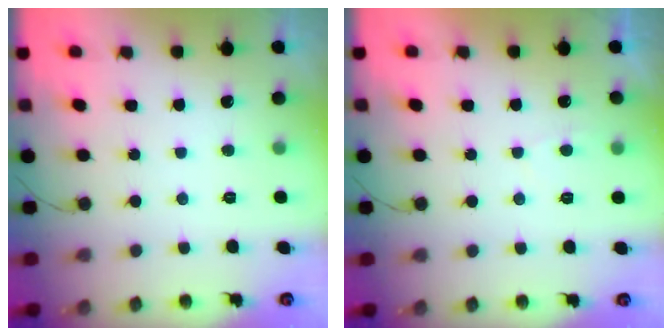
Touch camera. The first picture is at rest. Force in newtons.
{"total": 1.3, "press": 1.2, "slide": 0.5}